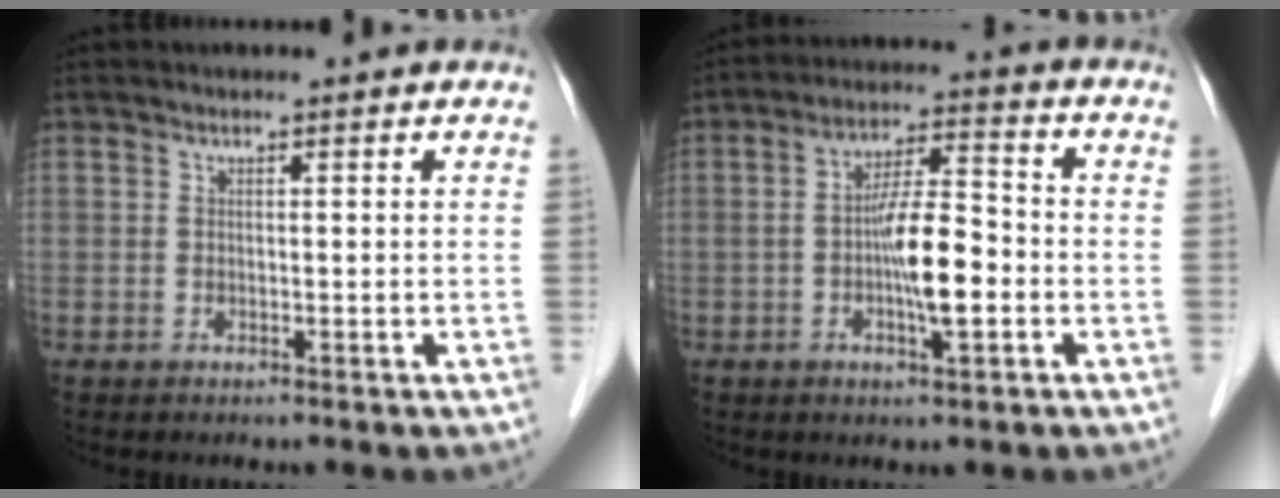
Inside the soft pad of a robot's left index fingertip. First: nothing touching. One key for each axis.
{"total": 8.2, "fx": -2.0, "fy": 1.5, "fz": 7.8, "tx": -0.144, "ty": 0.005, "tz": -0.038}